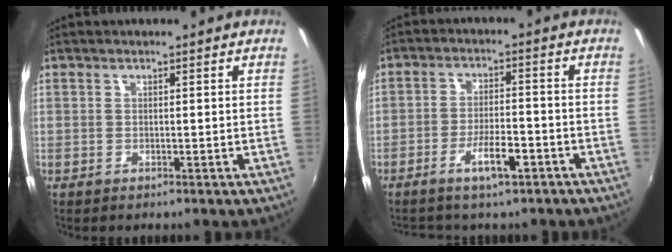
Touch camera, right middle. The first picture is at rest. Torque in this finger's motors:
{"motor_torque": [0.98, -1.15, 0.13, 0.05]}